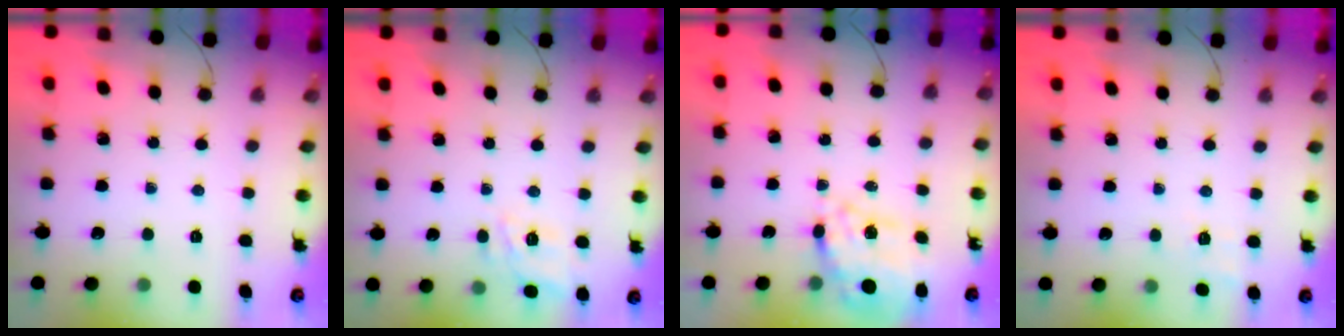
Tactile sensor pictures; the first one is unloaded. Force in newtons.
{"total": 4.5, "press": 4.4, "slide": 1.1}
{"total": 12.9, "press": 12.1, "slide": 4.5}
{"total": 7.4, "press": 7.1, "slide": 1.9}